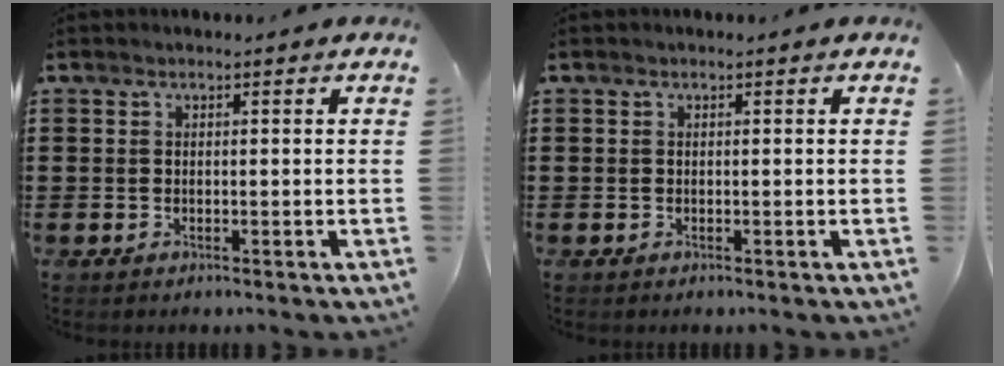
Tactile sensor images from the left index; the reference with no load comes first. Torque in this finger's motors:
{"motor_torque": [0.00, 0.00, 0.00, 0.00]}